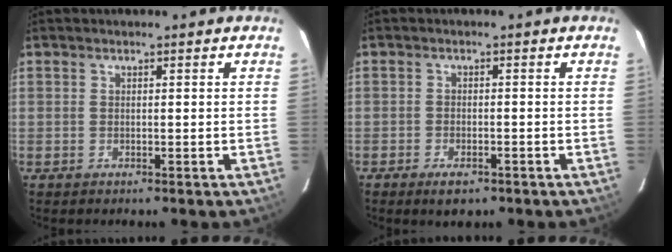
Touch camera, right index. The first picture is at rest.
{"total": 4.0, "force": [-2.6, 1.9, 2.4], "torque": [-0.056, -0.009, -0.042]}